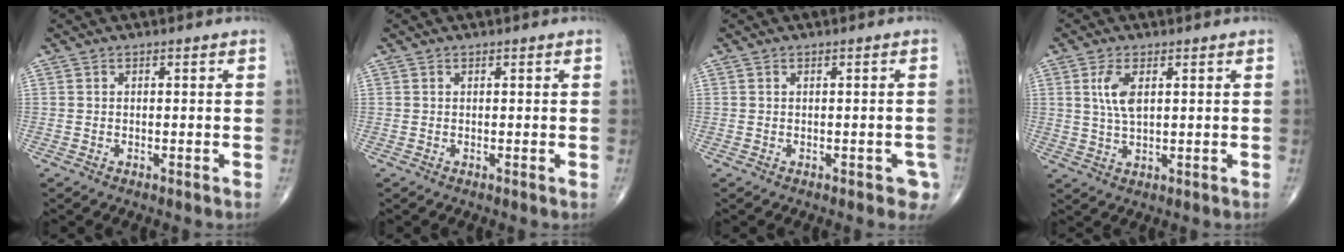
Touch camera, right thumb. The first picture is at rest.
{"total": 0.0}
{"total": 2.7, "force": [-1.1, 1.4, 2.1], "torque": [-0.008, 0.007, -0.011]}
{"total": 6.0, "force": [1.9, 2.6, 5.1], "torque": [-0.108, -0.011, 0.040]}